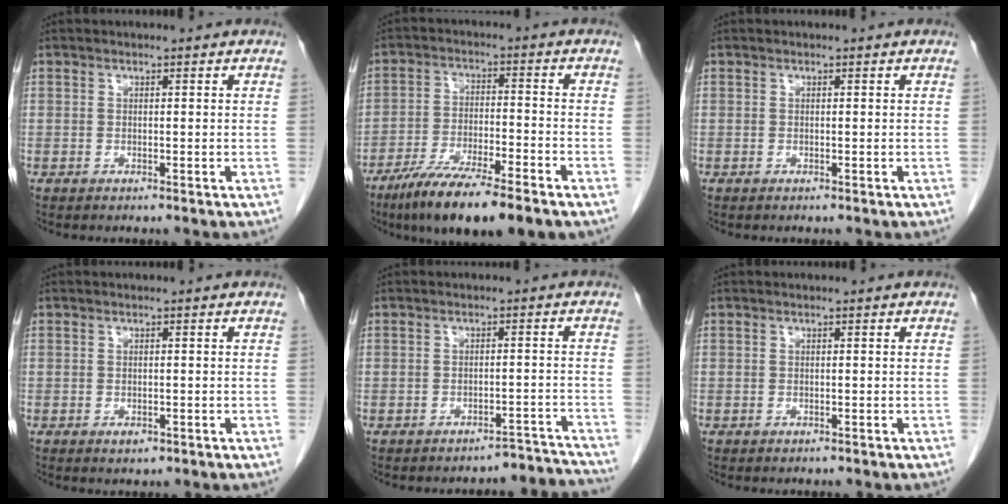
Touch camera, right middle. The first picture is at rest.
{"total": 12.8, "force": [-9.1, 1.6, 8.9], "torque": [-0.153, -0.030, -0.154]}
{"total": 0.0}
{"total": 1.2, "force": [-0.6, 0.6, 0.8], "torque": [-0.012, 0.000, -0.004]}
{"total": 5.3, "force": [-5.1, 0.0, -1.4], "torque": [0.040, 0.026, -0.056]}
{"total": 0.0}